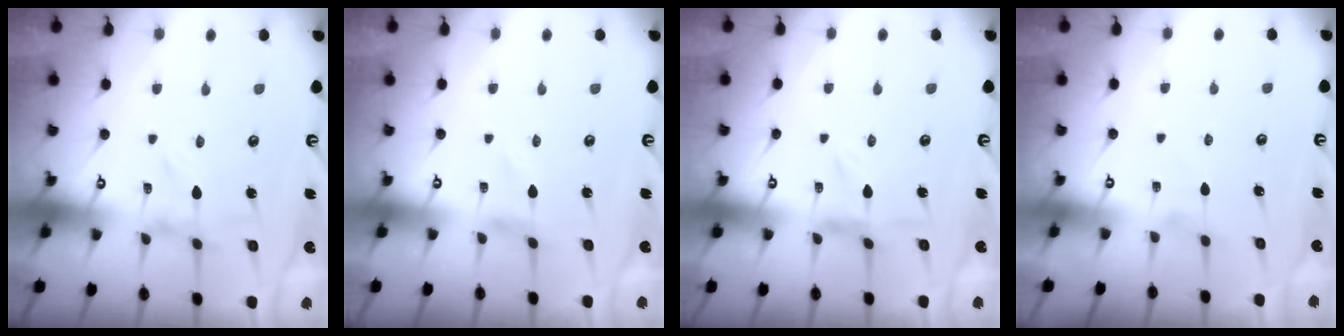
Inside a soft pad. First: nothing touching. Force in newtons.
{"total": 1.0, "press": 1.0, "slide": 0.1}
{"total": 2.5, "press": 2.5, "slide": 0.3}
{"total": 1.3, "press": 1.3, "slide": 0.3}